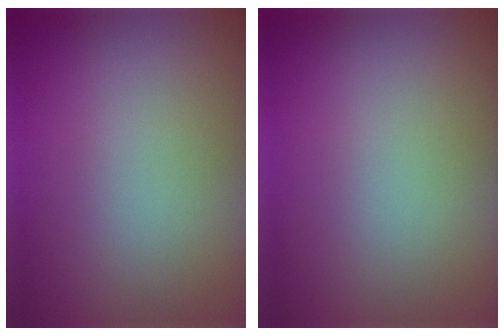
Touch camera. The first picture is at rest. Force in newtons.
{"total": 0.0}